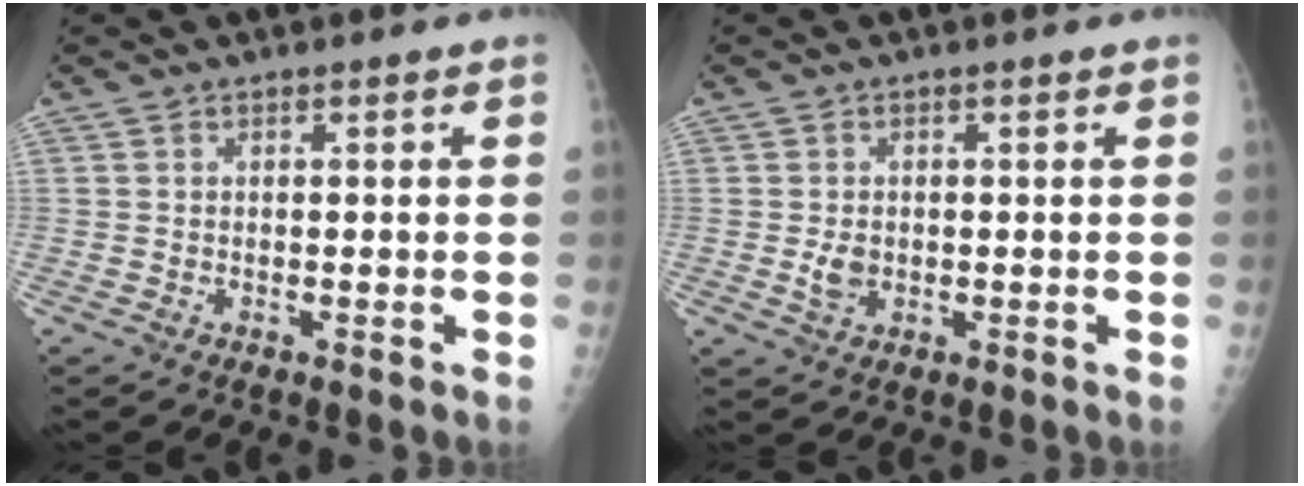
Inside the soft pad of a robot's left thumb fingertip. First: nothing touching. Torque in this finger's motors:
{"motor_torque": [-0.07, 0.05, 0.09, 0.03, 0.02]}